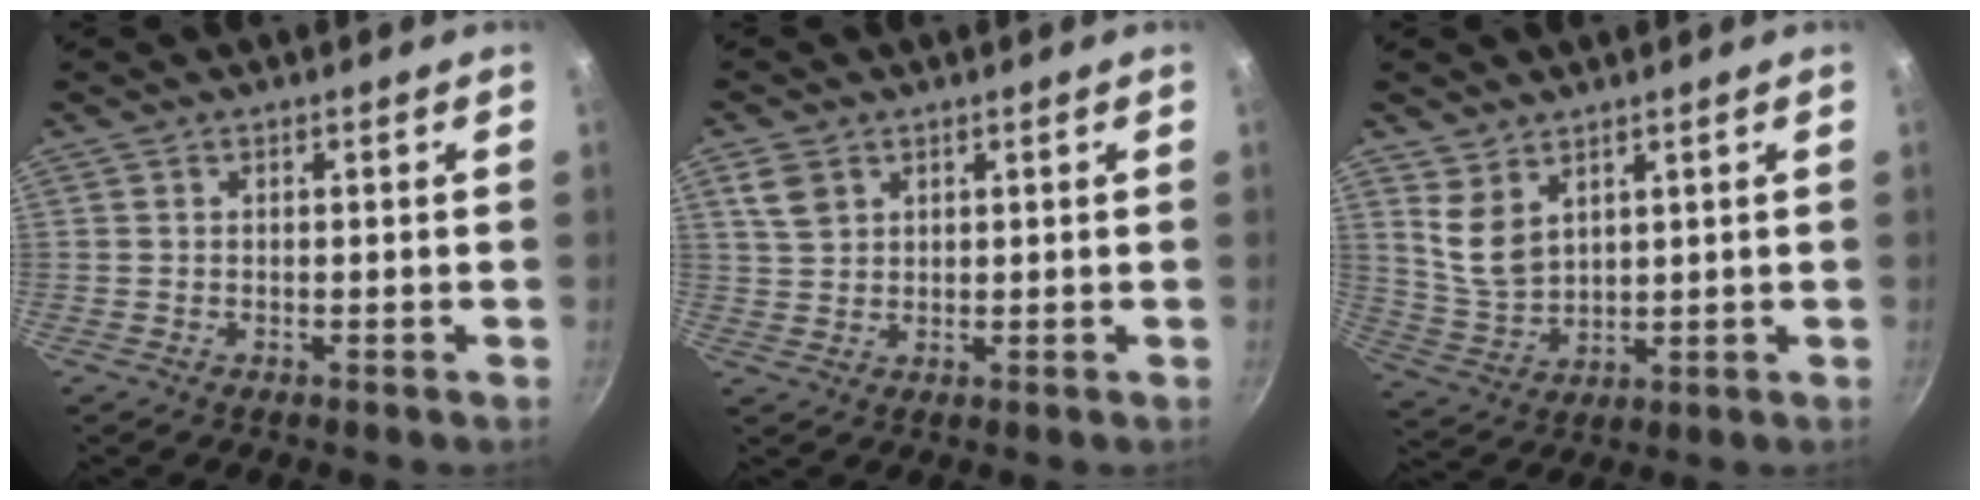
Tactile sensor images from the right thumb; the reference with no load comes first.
{"total": 4.5, "force": [2.2, 3.3, 2.2], "torque": [-0.029, 0.000, 0.047]}
{"total": 7.0, "force": [4.0, 4.2, 4.0], "torque": [-0.065, -0.031, 0.092]}